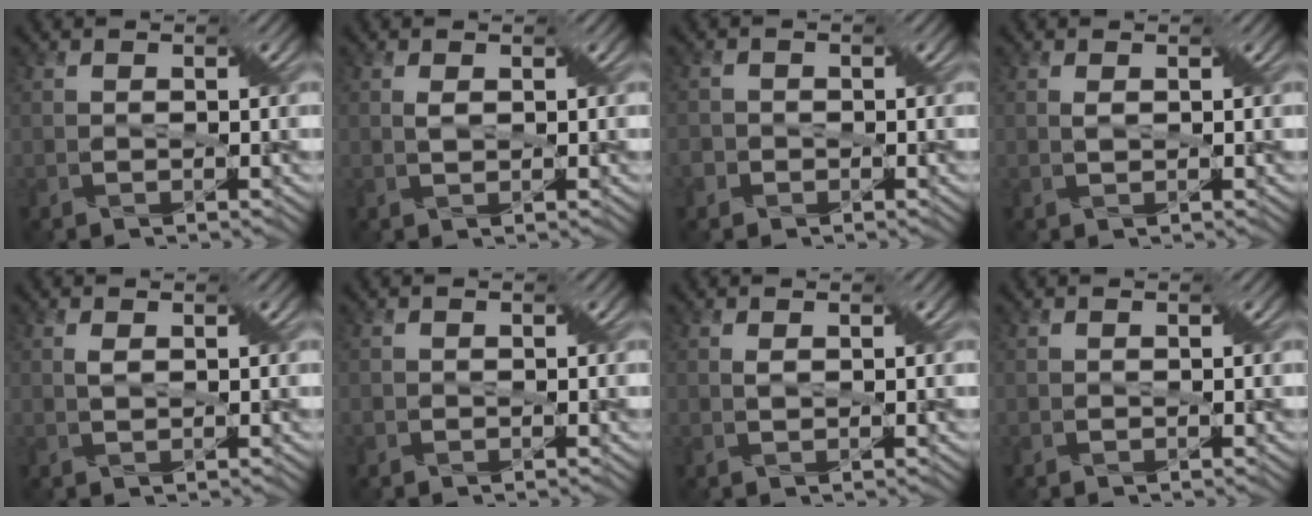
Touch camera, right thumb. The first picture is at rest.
{"total": 1.1, "force": [0.4, 0.4, 0.9], "torque": [-0.024, 0.003, 0.008]}
{"total": 1.7, "force": [-0.8, 1.5, 0.3], "torque": [-0.005, 0.000, -0.013]}
{"total": 0.8, "force": [0.3, 0.3, 0.6], "torque": [-0.018, 0.003, 0.007]}
{"total": 1.1, "force": [0.4, 0.4, 0.9], "torque": [-0.023, 0.003, 0.009]}
{"total": 0.6, "force": [-0.3, 0.6, 0.0], "torque": [-0.005, -0.002, -0.006]}
{"total": 0.7, "force": [0.3, 0.3, 0.6], "torque": [-0.018, 0.003, 0.007]}
{"total": 0.0}